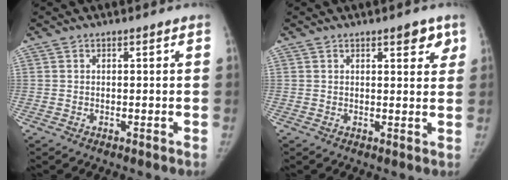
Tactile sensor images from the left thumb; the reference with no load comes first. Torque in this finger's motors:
{"motor_torque": [0.39, -0.21, 0.64, -0.20, 0.13]}